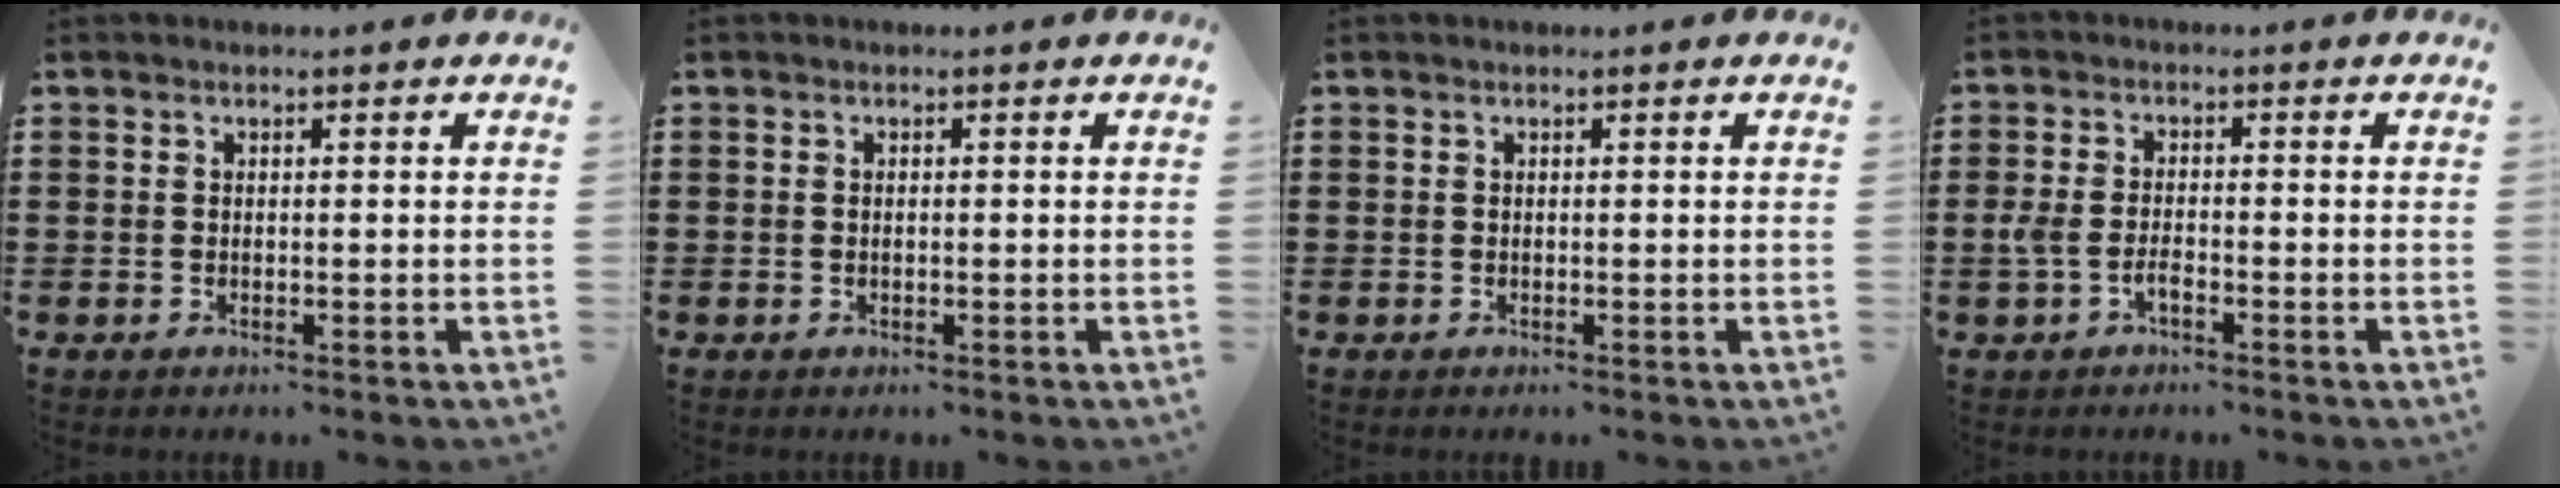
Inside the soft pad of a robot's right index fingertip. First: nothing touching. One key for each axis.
{"total": 0.5, "fx": -0.1, "fy": 0.0, "fz": 0.5, "tx": -0.013, "ty": -0.005, "tz": 0.000}
{"total": 0.0}
{"total": 2.9, "fx": -1.4, "fy": 1.0, "fz": 2.3, "tx": -0.055, "ty": -0.003, "tz": -0.029}